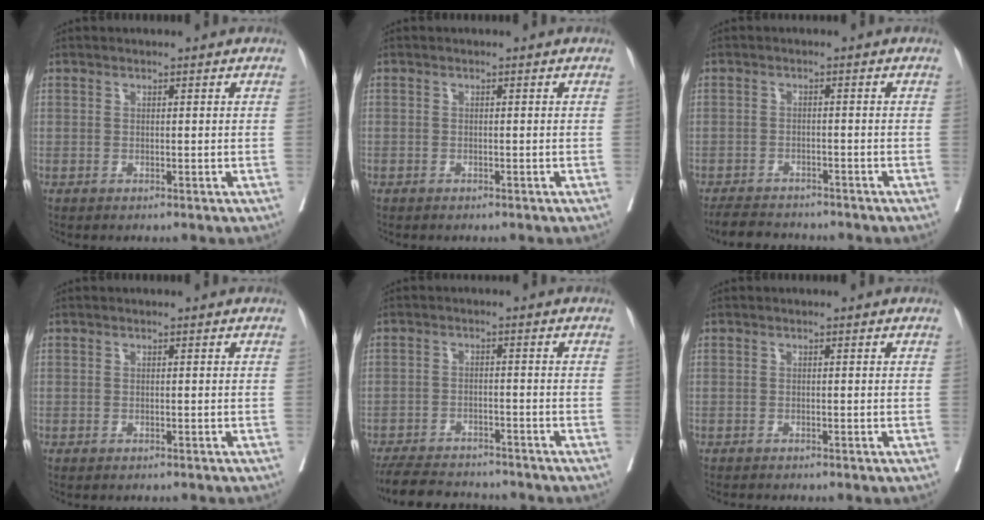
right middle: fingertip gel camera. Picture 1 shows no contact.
{"total": 0.7, "force": [-0.4, 0.5, -0.1], "torque": [-0.009, 0.004, -0.007]}
{"total": 5.9, "force": [-5.6, 1.3, 1.4], "torque": [-0.019, -0.014, -0.086]}
{"total": 2.5, "force": [-2.3, 0.4, 0.9], "torque": [-0.015, -0.006, -0.028]}
{"total": 10.1, "force": [-9.3, 2.3, 3.0], "torque": [-0.051, -0.006, -0.138]}
{"total": 1.7, "force": [-1.6, -0.2, 0.4], "torque": [-0.008, -0.005, -0.021]}